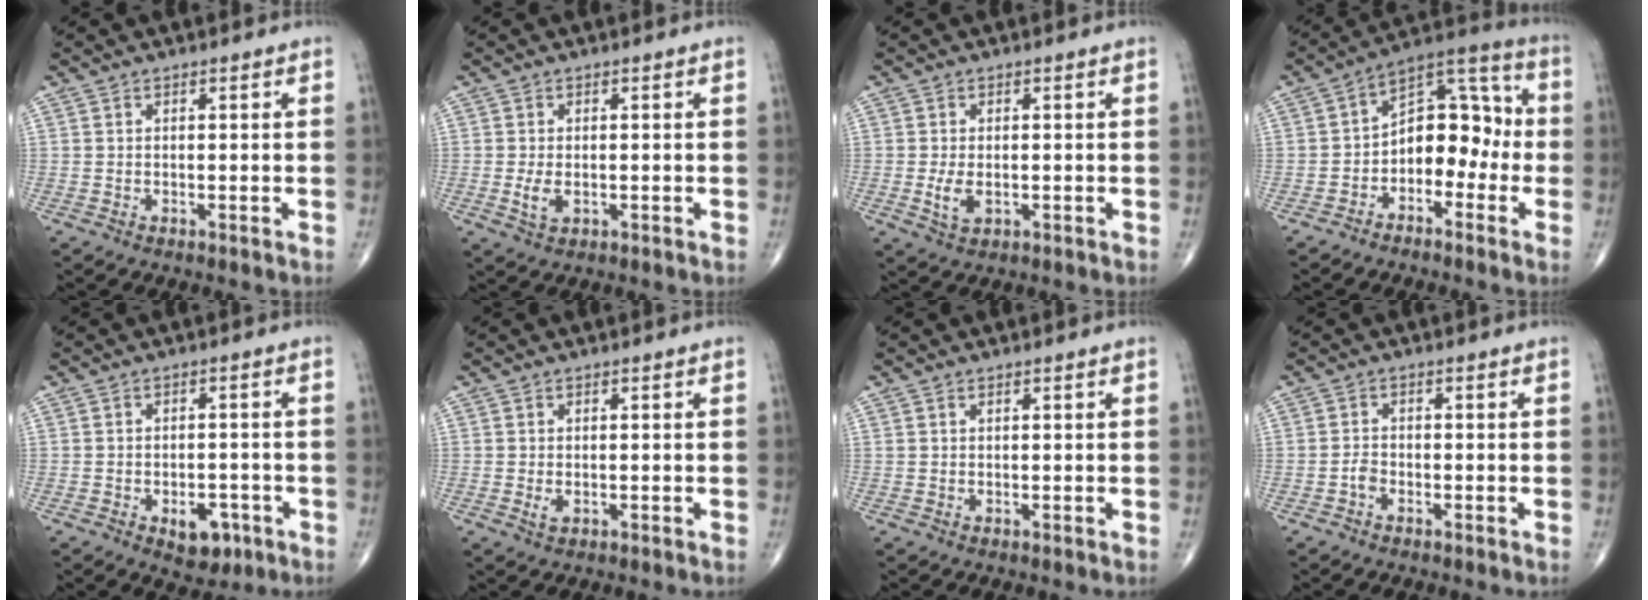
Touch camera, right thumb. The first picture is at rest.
{"total": 3.0, "force": [-0.5, 1.7, 2.5], "torque": [-0.051, -0.006, -0.007]}
{"total": 3.6, "force": [-0.6, 2.0, 3.0], "torque": [-0.060, -0.007, -0.008]}
{"total": 12.0, "force": [-2.4, 7.8, 8.9], "torque": [-0.094, 0.050, -0.053]}
{"total": 6.0, "force": [-2.6, 3.6, 4.0], "torque": [-0.033, 0.015, -0.029]}
{"total": 1.5, "force": [-0.3, 0.9, 1.2], "torque": [-0.022, -0.004, -0.004]}
{"total": 0.0}
{"total": 1.6, "force": [-0.9, 0.9, 0.9], "torque": [-0.016, 0.006, -0.020]}